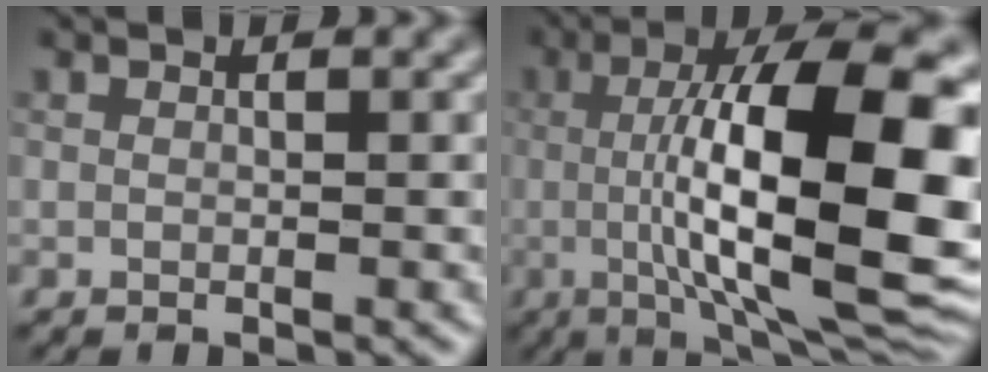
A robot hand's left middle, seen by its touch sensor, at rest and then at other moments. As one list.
[{"total": 17.2, "force": [0.0, 5.3, 16.4], "torque": [-0.226, 0.022, -0.003]}]